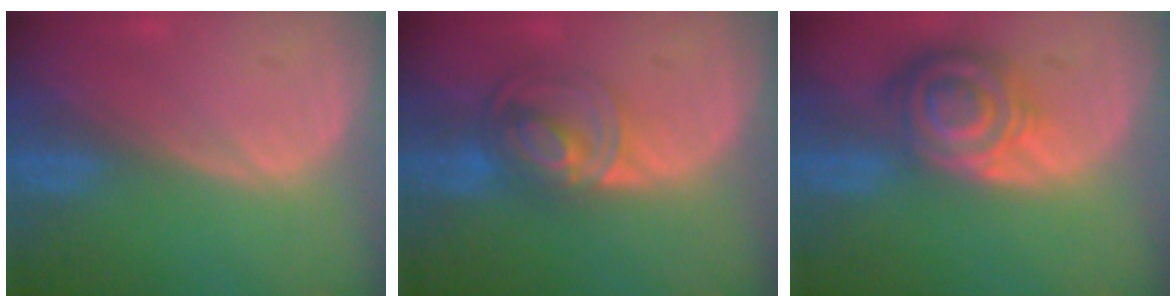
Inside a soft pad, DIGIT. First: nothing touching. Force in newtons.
{"total": 7.5, "press": 6.1, "slide": 4.3}
{"total": 8.3, "press": 7.2, "slide": 4.0}